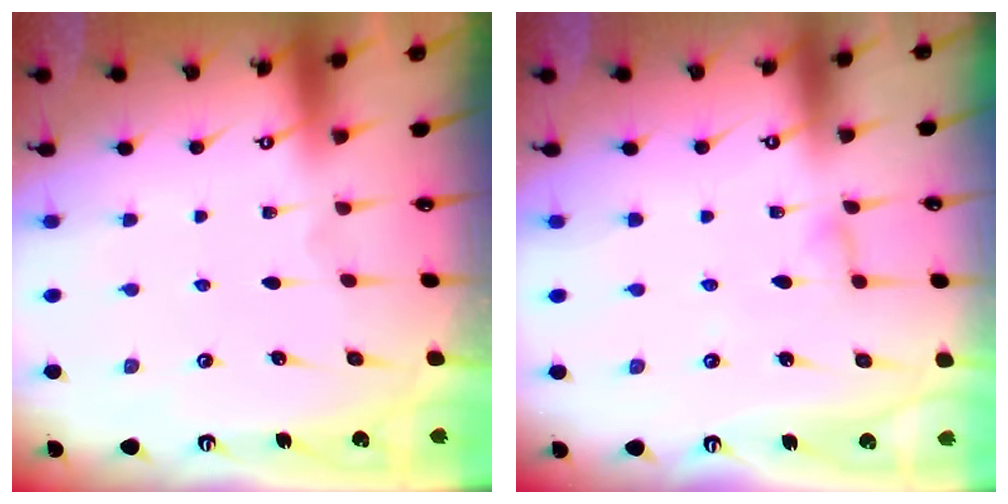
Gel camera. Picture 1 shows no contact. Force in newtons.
{"total": 3.0, "press": 3.0, "slide": 0.3}